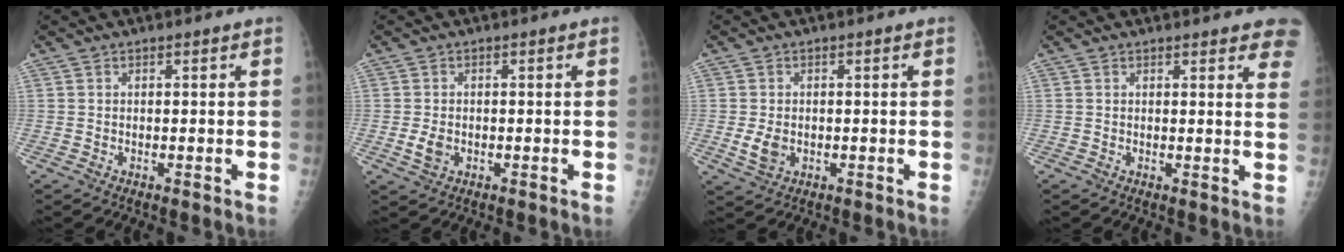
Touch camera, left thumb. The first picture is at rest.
{"total": 2.9, "force": [-0.6, 2.0, 1.9], "torque": [-0.035, -0.001, -0.009]}
{"total": 3.6, "force": [-0.5, 2.5, 2.4], "torque": [-0.045, -0.004, -0.005]}
{"total": 7.4, "force": [5.9, 1.9, 4.0], "torque": [-0.021, -0.020, 0.052]}